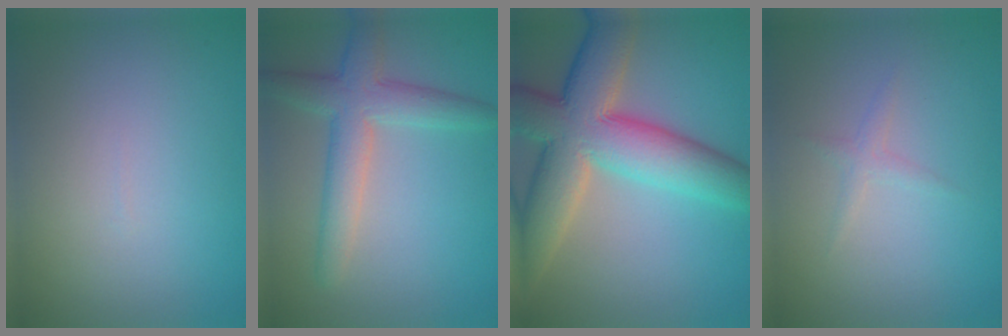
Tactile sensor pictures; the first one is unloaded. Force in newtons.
{"total": 4.9, "press": 4.9, "slide": 0.2}
{"total": 11.8, "press": 11.7, "slide": 0.9}
{"total": 1.0, "press": 1.0, "slide": 0.1}